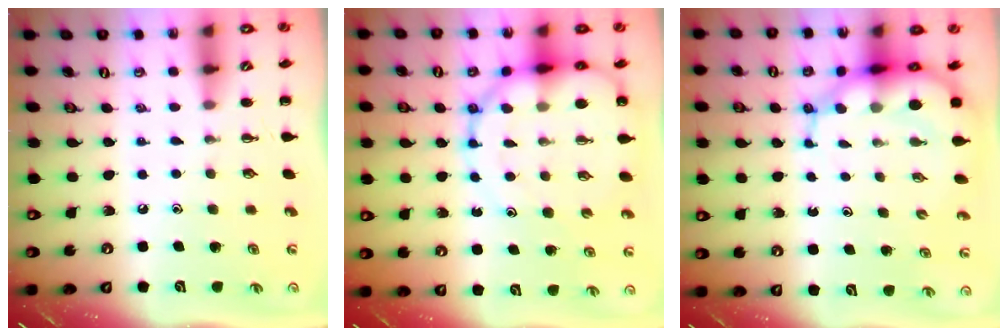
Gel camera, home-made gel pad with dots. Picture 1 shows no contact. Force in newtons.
{"total": 15.3, "press": 14.9, "slide": 3.5}
{"total": 9.0, "press": 8.6, "slide": 2.4}